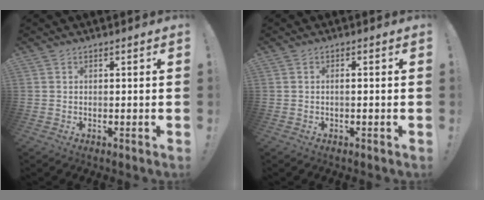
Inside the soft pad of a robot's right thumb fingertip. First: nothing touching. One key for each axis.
{"total": 1.2, "fx": -0.5, "fy": 0.0, "fz": 1.1, "tx": -0.024, "ty": 0.003, "tz": -0.008}